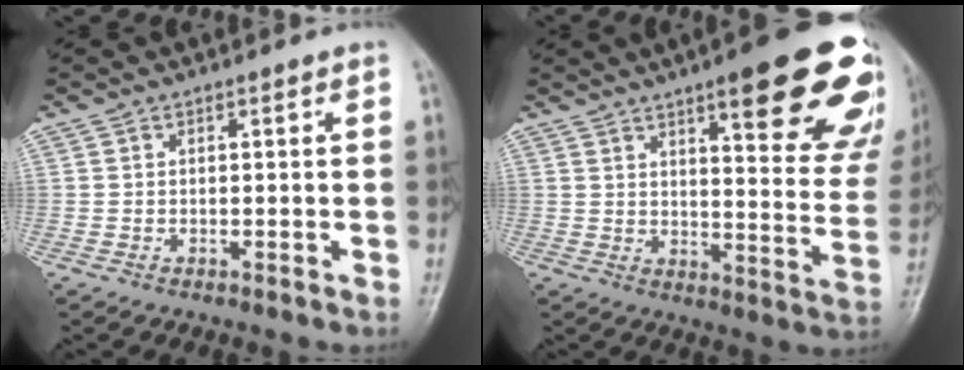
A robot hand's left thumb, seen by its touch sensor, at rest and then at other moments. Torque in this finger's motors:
{"motor_torque": [2.42, 2.37, 1.84, -0.93, 0.08]}